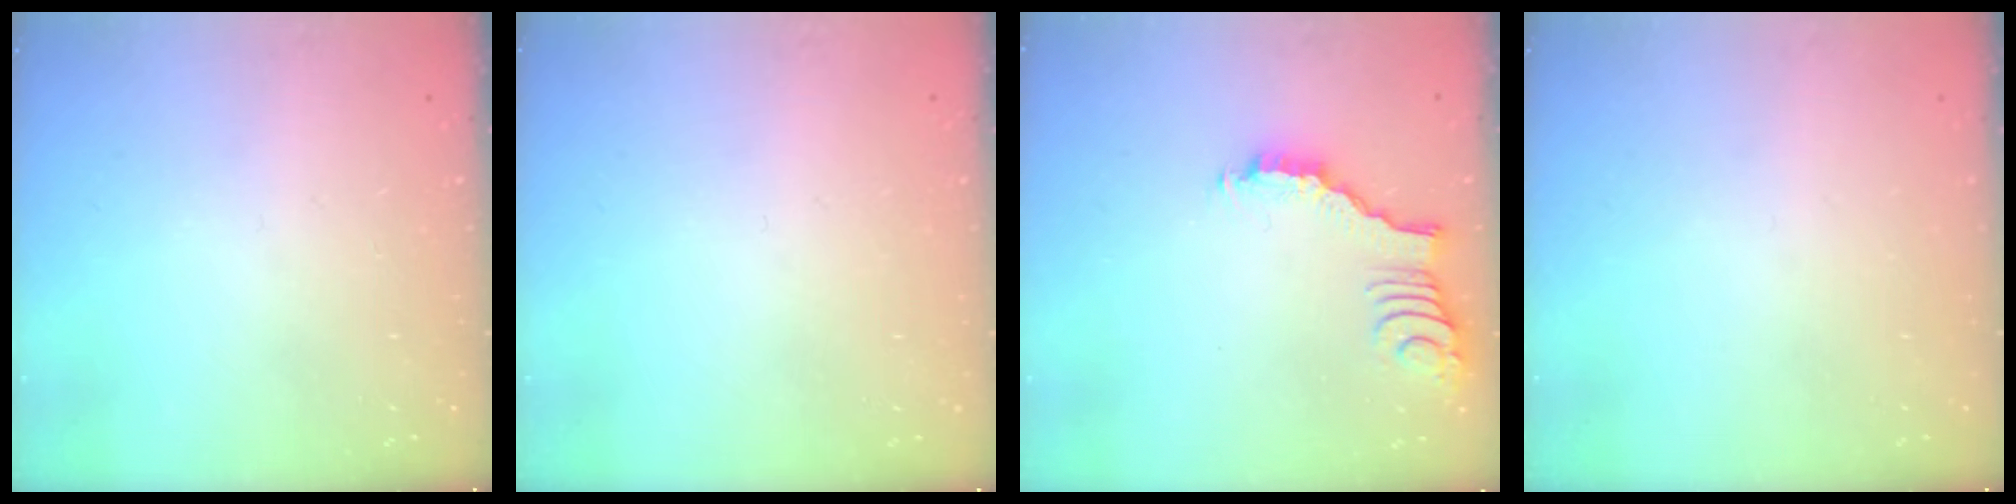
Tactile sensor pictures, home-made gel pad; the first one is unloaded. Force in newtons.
{"total": 0.0}
{"total": 2.7, "press": 2.7, "slide": 0.3}
{"total": 0.0}